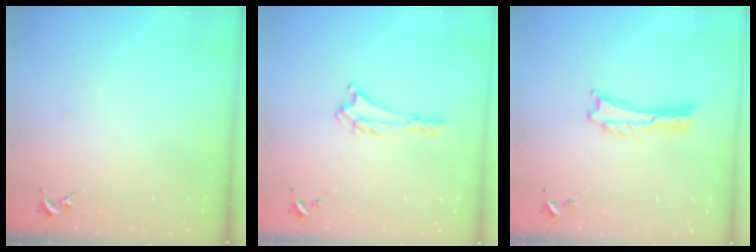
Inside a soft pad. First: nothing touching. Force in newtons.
{"total": 1.9, "press": 1.9, "slide": 0.4}
{"total": 0.0}